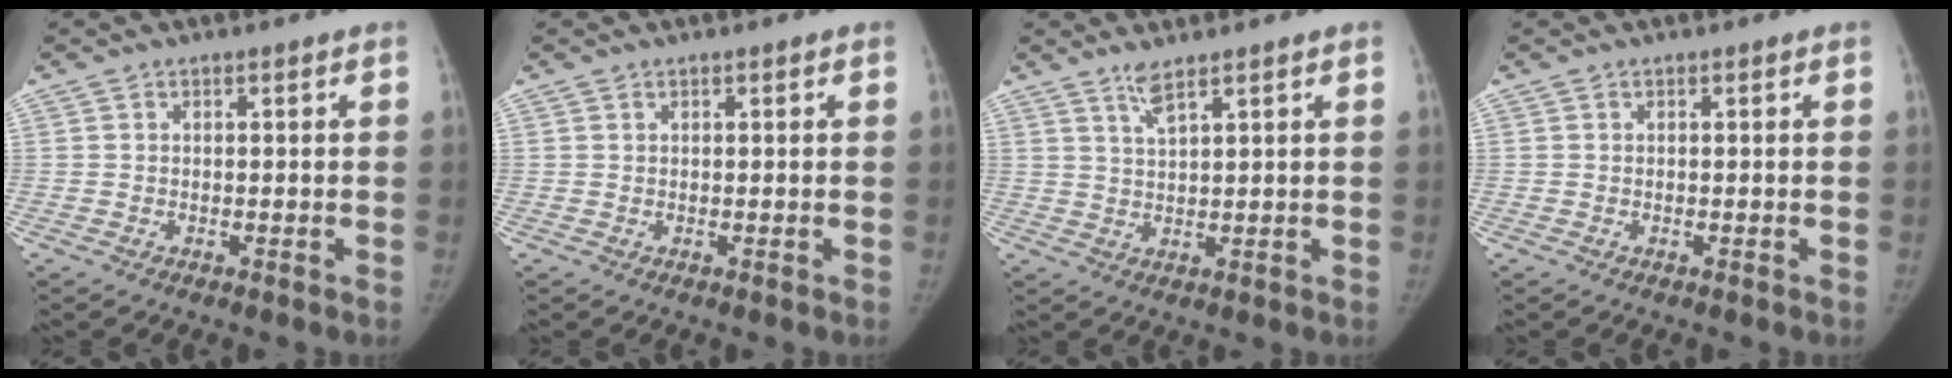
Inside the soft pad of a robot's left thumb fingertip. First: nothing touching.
{"total": 0.0}
{"total": 2.6, "force": [2.1, 0.1, 1.7], "torque": [-0.034, -0.016, 0.045]}
{"total": 0.0}